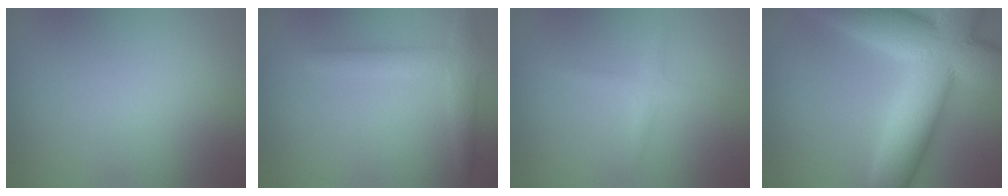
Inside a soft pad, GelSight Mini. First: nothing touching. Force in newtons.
{"total": 3.1, "press": 3.0, "slide": 0.1}
{"total": 1.3, "press": 1.3, "slide": 0.0}
{"total": 13.9, "press": 13.9, "slide": 0.9}